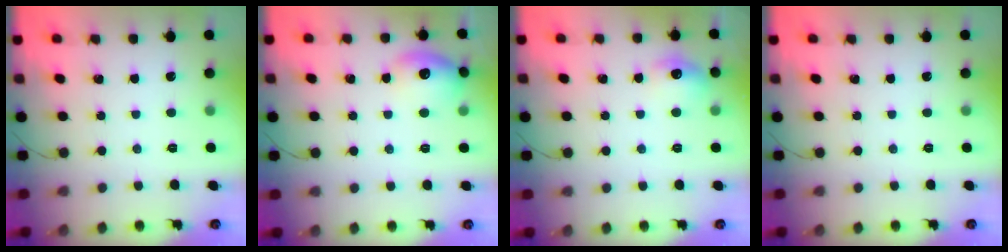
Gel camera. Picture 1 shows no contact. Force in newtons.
{"total": 12.6, "press": 12.6, "slide": 0.9}
{"total": 8.1, "press": 8.1, "slide": 0.5}
{"total": 0.0}